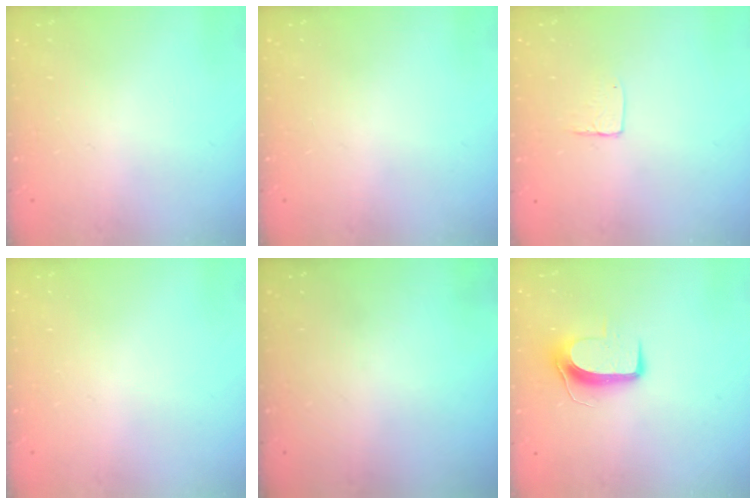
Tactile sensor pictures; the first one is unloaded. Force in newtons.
{"total": 0.0}
{"total": 3.6, "press": 3.6, "slide": 0.3}
{"total": 0.0}
{"total": 0.0}
{"total": 8.8, "press": 8.8, "slide": 0.2}